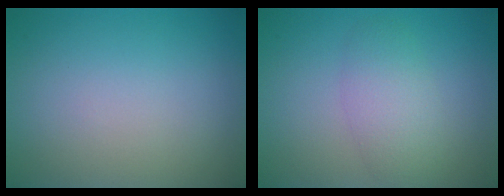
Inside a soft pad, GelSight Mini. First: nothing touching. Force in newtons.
{"total": 3.2, "press": 3.2, "slide": 0.1}